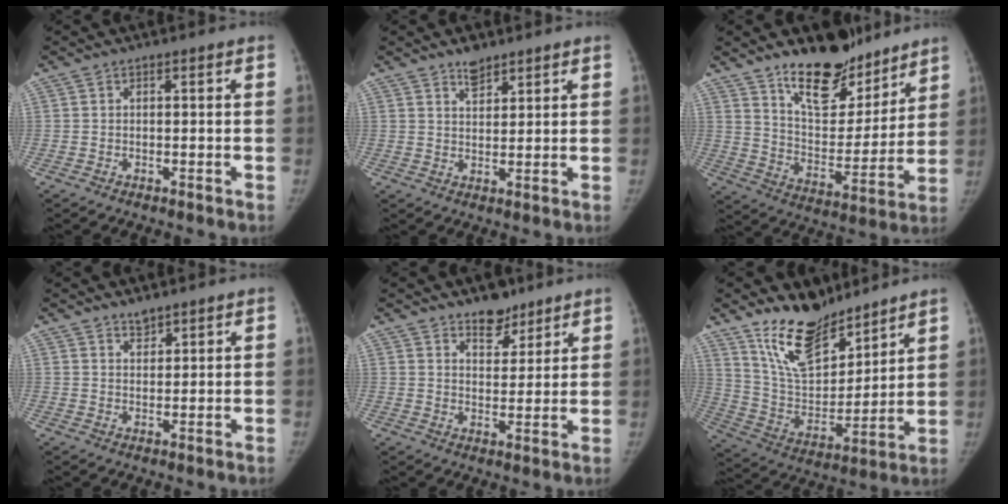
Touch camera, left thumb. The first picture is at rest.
{"total": 3.7, "force": [3.0, 1.7, 1.5], "torque": [-0.011, -0.022, 0.052]}
{"total": 18.0, "force": [13.5, 8.2, 8.6], "torque": [-0.079, -0.100, 0.219]}
{"total": 2.4, "force": [2.0, 1.1, 0.7], "torque": [0.001, -0.017, 0.034]}
{"total": 6.4, "force": [4.9, 3.4, 2.4], "torque": [-0.007, -0.034, 0.079]}
{"total": 16.9, "force": [13.0, 7.5, 7.8], "torque": [-0.090, -0.085, 0.245]}